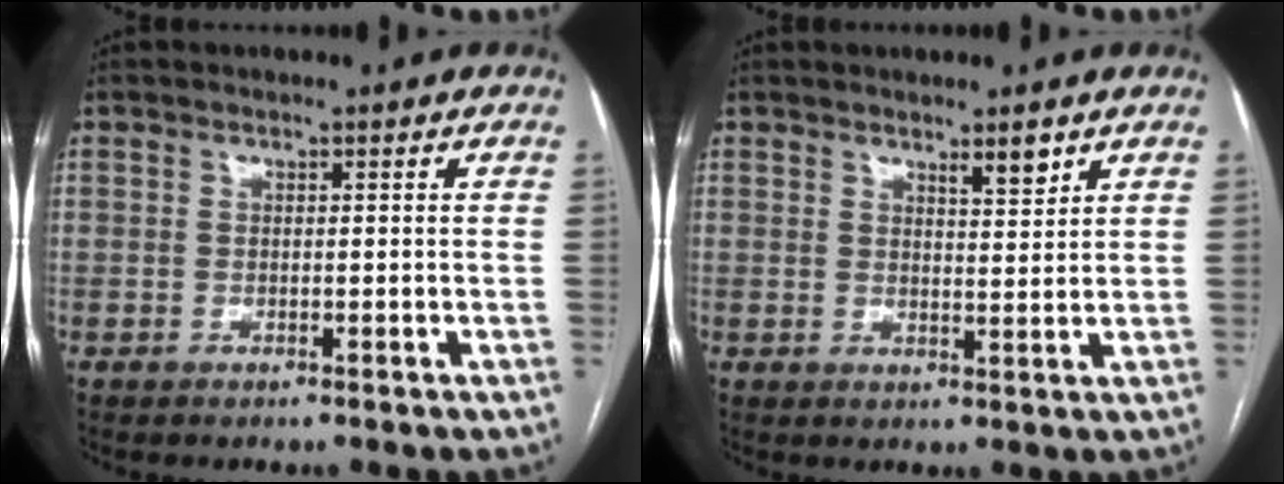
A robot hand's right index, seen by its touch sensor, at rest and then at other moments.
{"total": 3.1, "force": [2.2, 0.4, 2.1], "torque": [-0.035, -0.004, 0.037]}